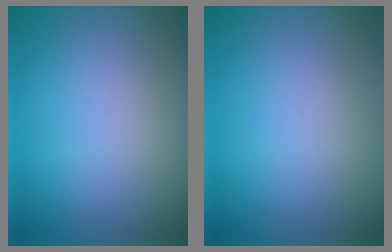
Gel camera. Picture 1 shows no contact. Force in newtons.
{"total": 0.0}